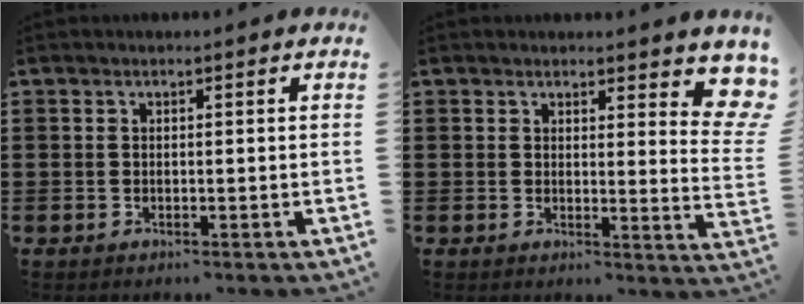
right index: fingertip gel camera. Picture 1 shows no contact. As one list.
[{"total": 3.5, "force": [3.0, 0.9, 1.6], "torque": [-0.019, -0.009, 0.050]}]